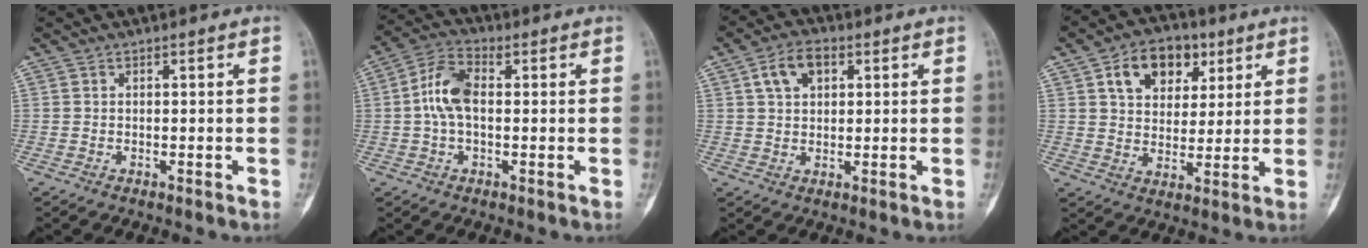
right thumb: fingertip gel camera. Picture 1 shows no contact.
{"total": 7.6, "force": [0.6, 4.2, 6.3], "torque": [-0.137, 0.022, 0.004]}
{"total": 6.5, "force": [2.5, 4.1, 4.4], "torque": [-0.068, 0.007, 0.041]}
{"total": 12.1, "force": [5.3, 8.3, 7.0], "torque": [-0.075, -0.010, 0.085]}